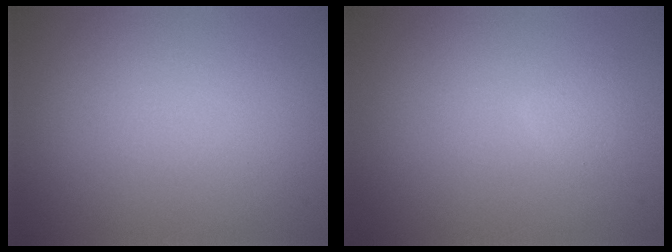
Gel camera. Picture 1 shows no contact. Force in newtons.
{"total": 0.8, "press": 0.8, "slide": 0.0}